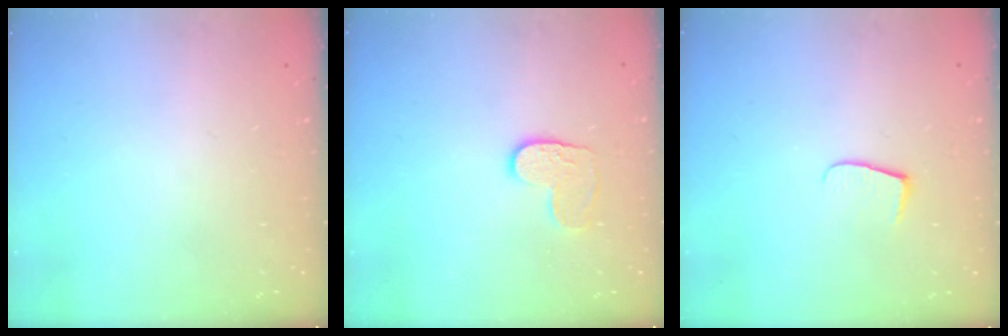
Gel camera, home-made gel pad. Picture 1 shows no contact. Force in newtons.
{"total": 6.6, "press": 6.6, "slide": 0.3}
{"total": 6.2, "press": 6.1, "slide": 0.6}